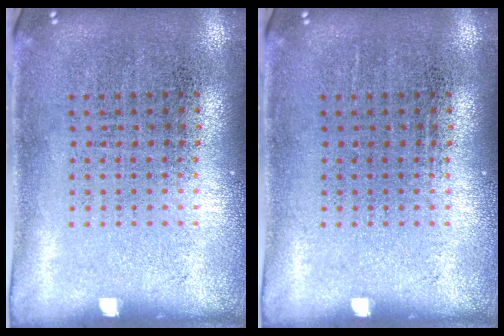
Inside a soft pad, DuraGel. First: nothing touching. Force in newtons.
{"total": 0.0}